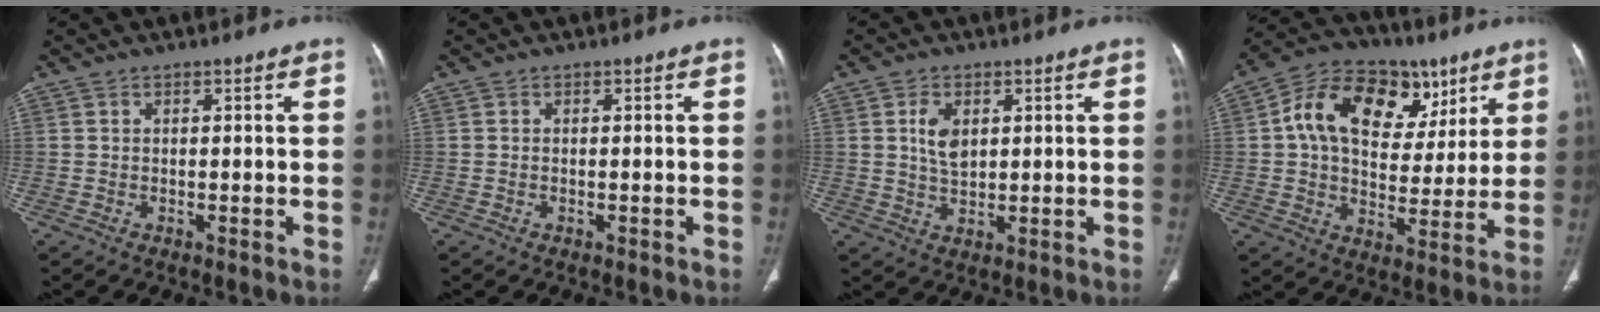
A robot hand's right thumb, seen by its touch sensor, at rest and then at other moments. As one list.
[{"total": 0.0}, {"total": 5.0, "force": [1.4, 3.1, 3.6], "torque": [-0.058, -0.007, 0.029]}, {"total": 20.9, "force": [7.8, 14.0, 13.5], "torque": [-0.178, 0.014, 0.121]}]